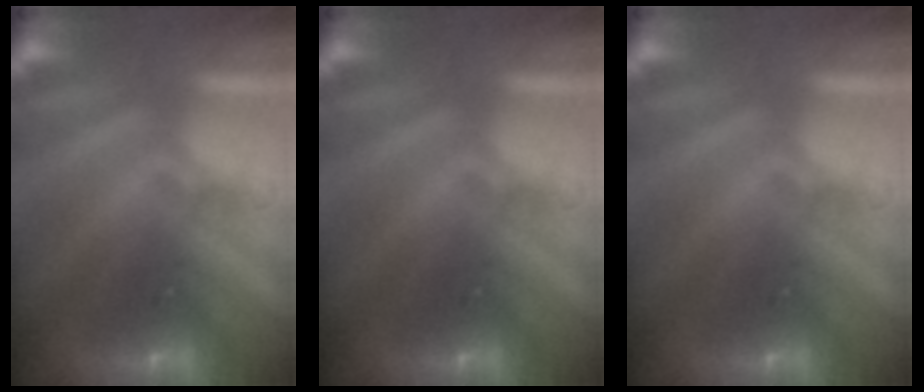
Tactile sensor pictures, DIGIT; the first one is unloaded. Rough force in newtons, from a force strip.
{"total": 0.0}
{"total": 0.0}